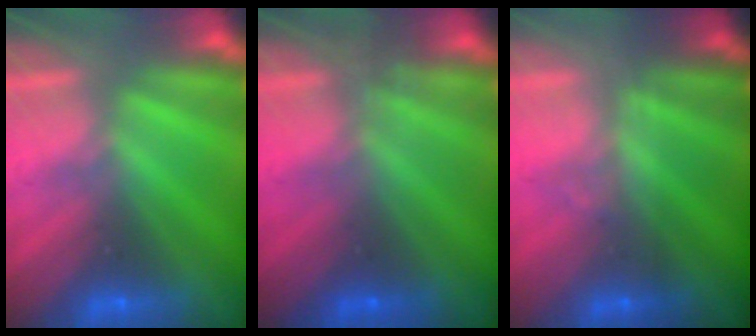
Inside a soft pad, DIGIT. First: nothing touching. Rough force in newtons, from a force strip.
{"total": 1.2}
{"total": 1.8}